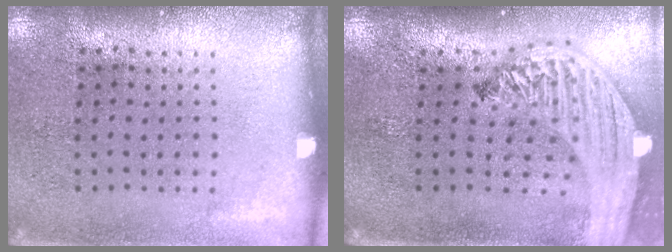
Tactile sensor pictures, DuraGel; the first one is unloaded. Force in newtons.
{"total": 3.2, "press": 2.5, "slide": 2.0}